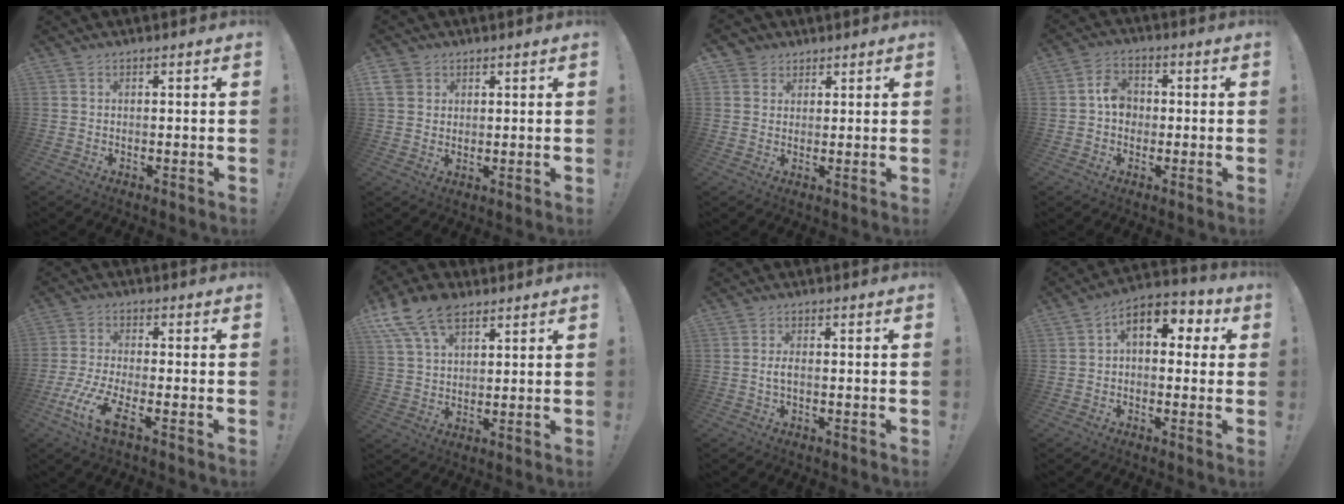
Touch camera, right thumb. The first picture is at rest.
{"total": 4.1, "force": [2.3, 3.2, 1.1], "torque": [-0.020, -0.009, 0.045]}
{"total": 4.1, "force": [2.3, 3.4, 0.3], "torque": [-0.004, -0.009, 0.045]}
{"total": 6.7, "force": [-0.4, 5.5, 3.8], "torque": [-0.051, 0.015, -0.006]}
{"total": 9.9, "force": [-4.3, 3.2, 8.4], "torque": [-0.180, -0.002, -0.078]}
{"total": 13.3, "force": [8.1, 7.7, 7.1], "torque": [-0.123, -0.034, 0.156]}
{"total": 2.2, "force": [-0.6, 0.8, 2.0], "torque": [-0.043, 0.003, -0.013]}
{"total": 8.9, "force": [3.0, 5.8, 6.0], "torque": [-0.082, -0.006, 0.057]}